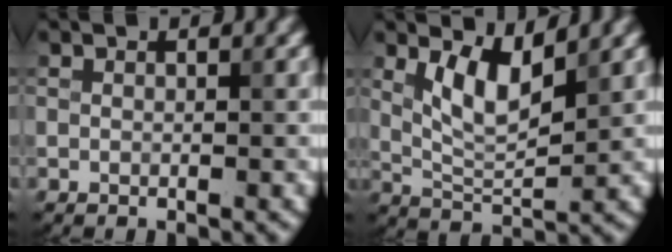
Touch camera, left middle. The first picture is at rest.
{"total": 4.3, "force": [1.9, 1.5, 3.6], "torque": [-0.077, -0.008, 0.040]}